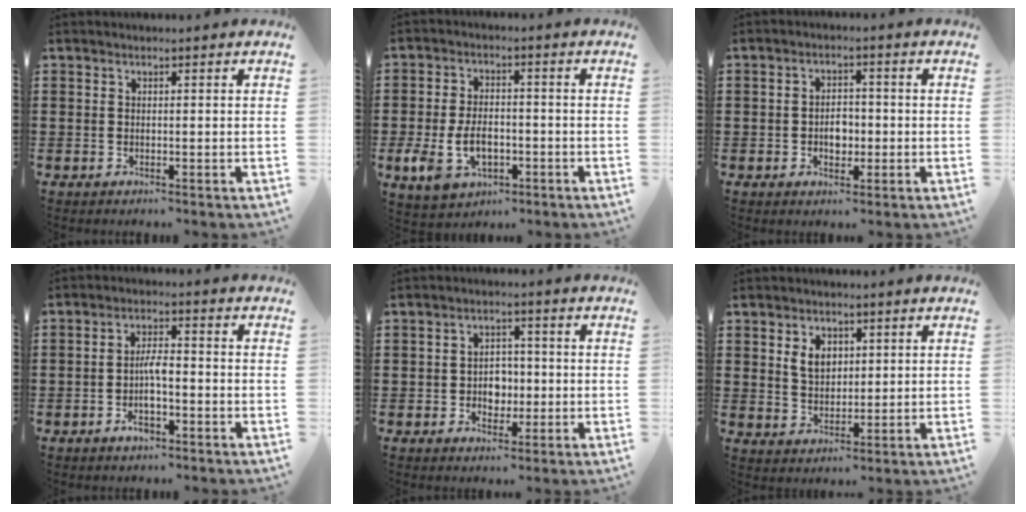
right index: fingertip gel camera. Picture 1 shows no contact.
{"total": 6.7, "force": [-2.0, 4.2, 4.8], "torque": [-0.109, -0.003, -0.043]}
{"total": 3.4, "force": [-0.7, 2.2, 2.5], "torque": [-0.035, -0.003, -0.019]}
{"total": 4.9, "force": [-1.6, 1.8, 4.2], "torque": [-0.080, 0.007, -0.032]}
{"total": 3.8, "force": [-0.8, 3.1, 2.1], "torque": [-0.039, 0.004, -0.019]}
{"total": 4.3, "force": [1.5, 3.1, 2.5], "torque": [-0.053, 0.007, 0.024]}